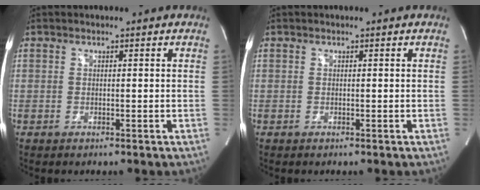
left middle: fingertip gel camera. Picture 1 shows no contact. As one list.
[{"total": 0.0}]